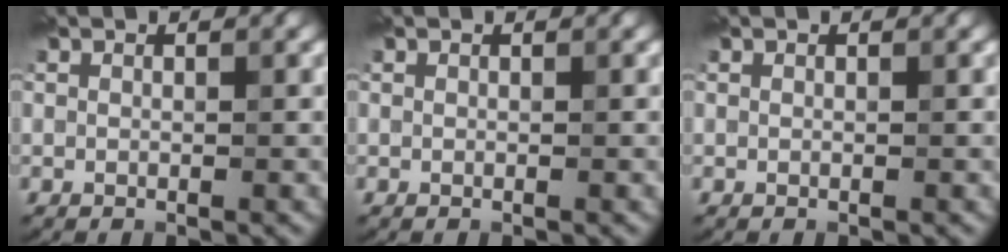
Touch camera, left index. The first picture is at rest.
{"total": 0.0}
{"total": 0.0}